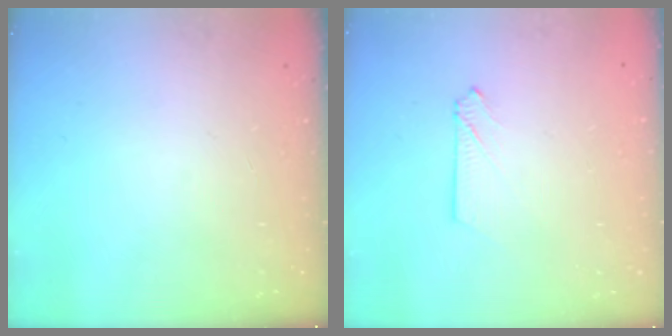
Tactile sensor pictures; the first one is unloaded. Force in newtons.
{"total": 2.2, "press": 2.2, "slide": 0.2}